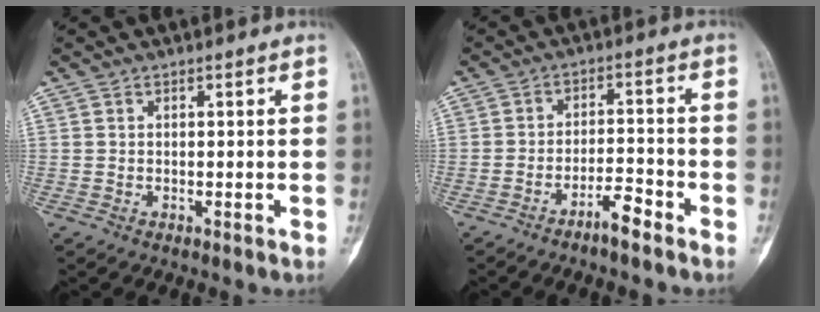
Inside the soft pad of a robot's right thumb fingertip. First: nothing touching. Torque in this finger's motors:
{"motor_torque": [-0.12, 0.18, 0.47, -0.33, -0.04]}